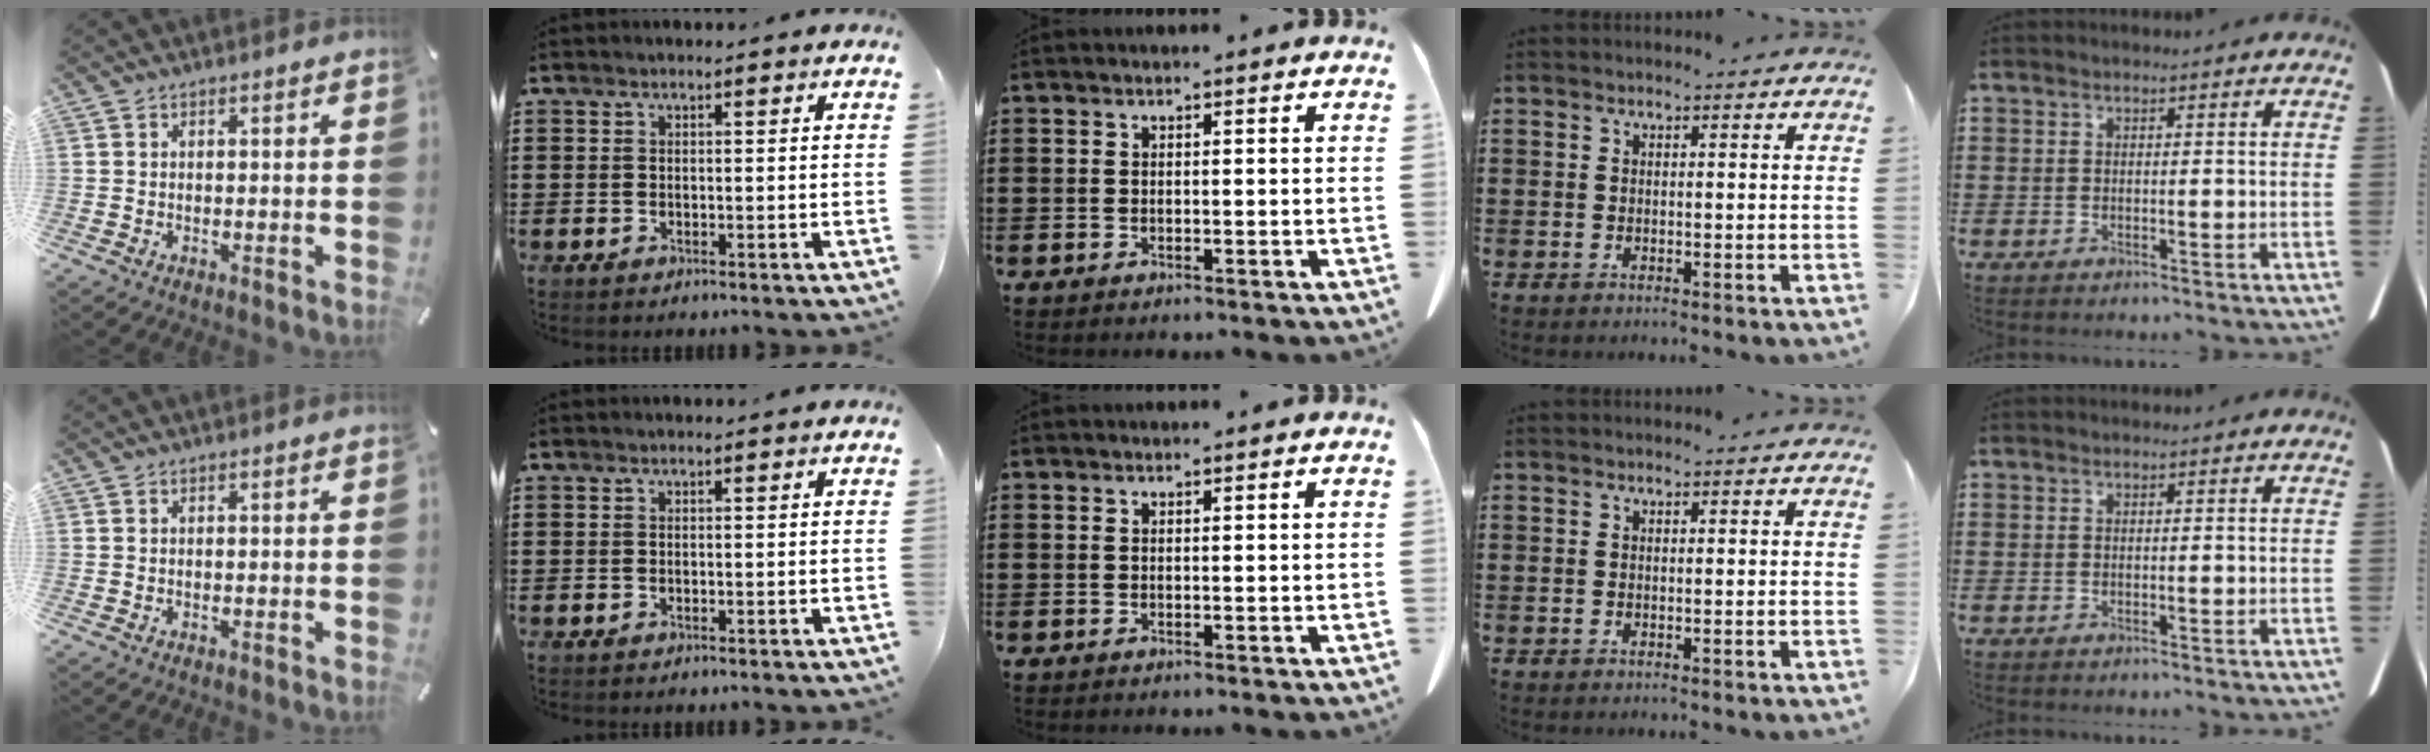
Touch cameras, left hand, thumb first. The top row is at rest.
{}